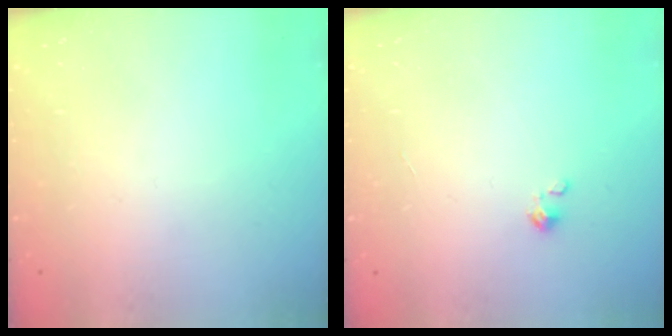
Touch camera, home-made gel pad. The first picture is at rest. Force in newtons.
{"total": 0.0}